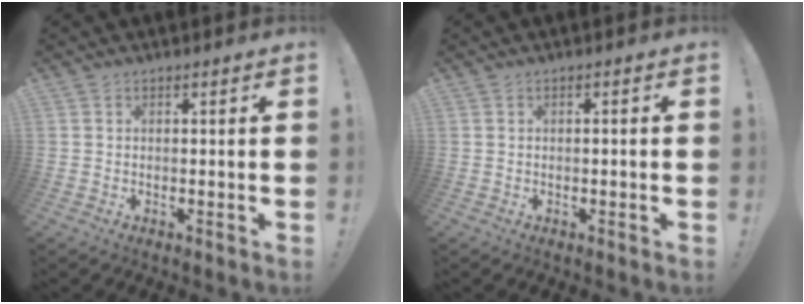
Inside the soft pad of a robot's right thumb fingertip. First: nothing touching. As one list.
[{"total": 0.7, "force": [-0.5, -0.1, 0.5], "torque": [-0.008, 0.001, -0.010]}]